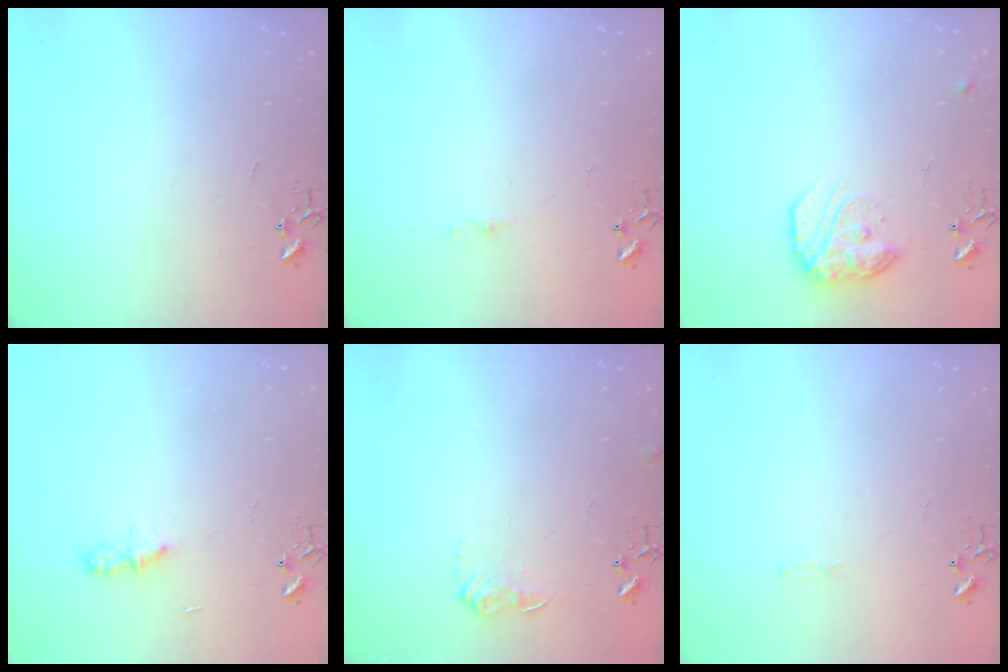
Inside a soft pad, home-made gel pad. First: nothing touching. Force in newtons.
{"total": 3.3, "press": 3.3, "slide": 0.4}
{"total": 15.0, "press": 15.0, "slide": 1.2}
{"total": 5.1, "press": 5.0, "slide": 0.6}
{"total": 7.6, "press": 7.6, "slide": 0.3}
{"total": 2.8, "press": 2.8, "slide": 0.4}